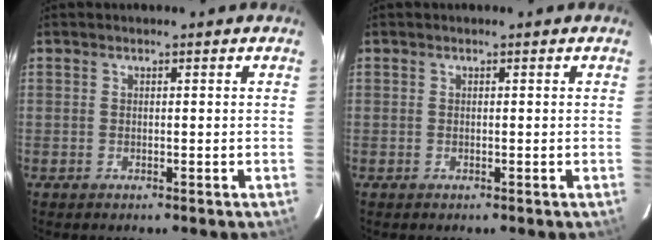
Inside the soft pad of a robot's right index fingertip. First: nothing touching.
{"total": 0.0}